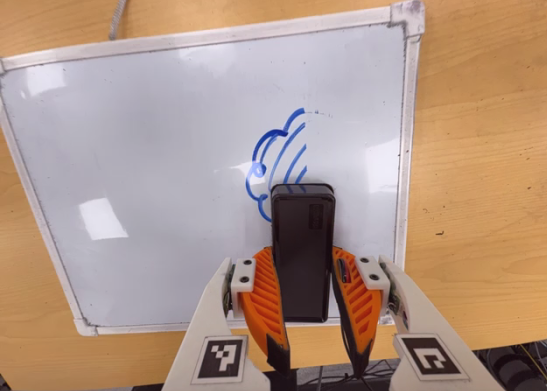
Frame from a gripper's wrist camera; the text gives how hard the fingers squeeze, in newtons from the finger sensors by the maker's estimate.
{"total": 8.5, "left": 5.9, "right": 11.0}